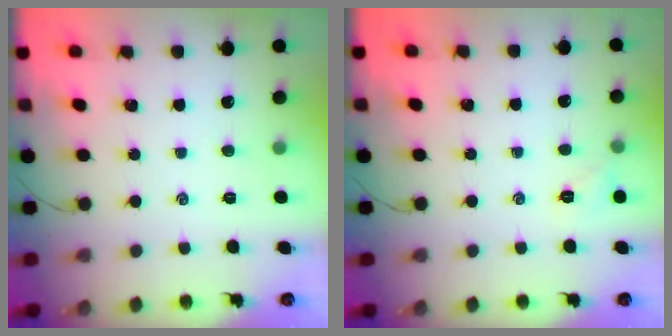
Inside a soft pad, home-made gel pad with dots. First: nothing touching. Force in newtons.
{"total": 5.7, "press": 5.5, "slide": 1.4}